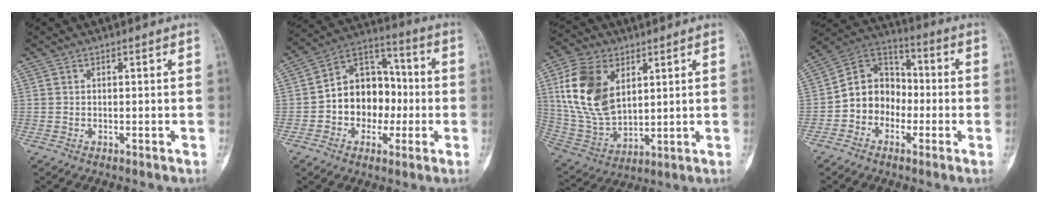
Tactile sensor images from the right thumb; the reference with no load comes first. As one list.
[{"total": 13.9, "force": [-1.8, 10.9, 8.4], "torque": [-0.075, 0.046, -0.037]}, {"total": 16.9, "force": [5.2, 10.7, 12.0], "torque": [-0.221, -0.017, 0.111]}, {"total": 11.2, "force": [-2.4, 9.4, 5.6], "torque": [-0.055, 0.046, -0.057]}]